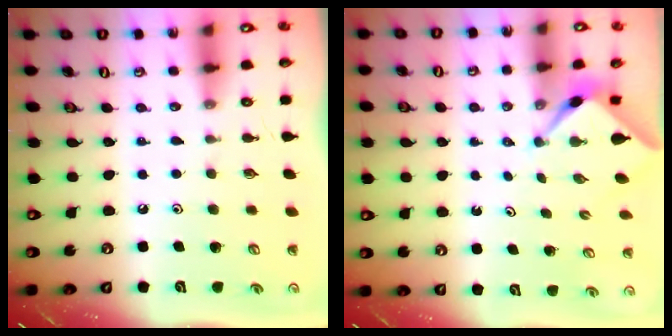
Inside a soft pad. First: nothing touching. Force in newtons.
{"total": 2.2, "press": 2.2, "slide": 0.2}